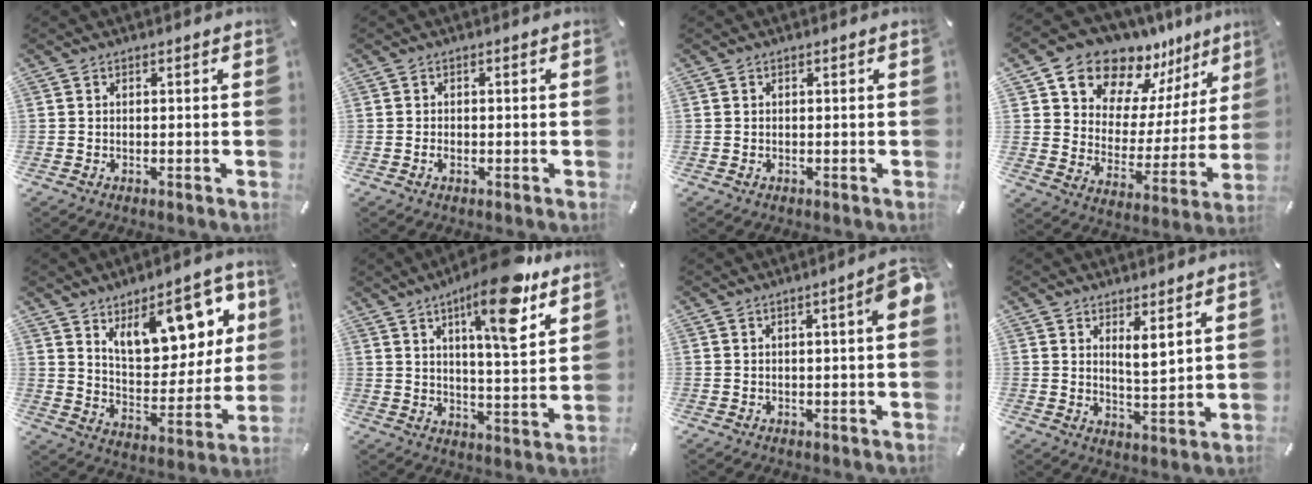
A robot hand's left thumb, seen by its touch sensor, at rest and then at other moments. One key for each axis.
{"total": 1.2, "fx": -0.4, "fy": 0.7, "fz": 0.8, "tx": -0.015, "ty": 0.001, "tz": -0.009}
{"total": 0.0}
{"total": 13.3, "fx": 11.6, "fy": 6.7, "fz": 0.4, "tx": -0.010, "ty": -0.127, "tz": 0.210}
{"total": 17.1, "fx": 10.5, "fy": 8.7, "fz": 10.3, "tx": -0.144, "ty": -0.056, "tz": 0.182}
{"total": 15.5, "fx": 9.8, "fy": 3.6, "fz": 11.4, "tx": -0.176, "ty": -0.055, "tz": 0.153}
{"total": 5.5, "fx": 1.0, "fy": 0.9, "fz": 5.3, "tx": -0.080, "ty": -0.003, "tz": 0.014}
{"total": 4.6, "fx": 3.4, "fy": 1.1, "fz": 2.8, "tx": -0.043, "ty": -0.023, "tz": 0.055}